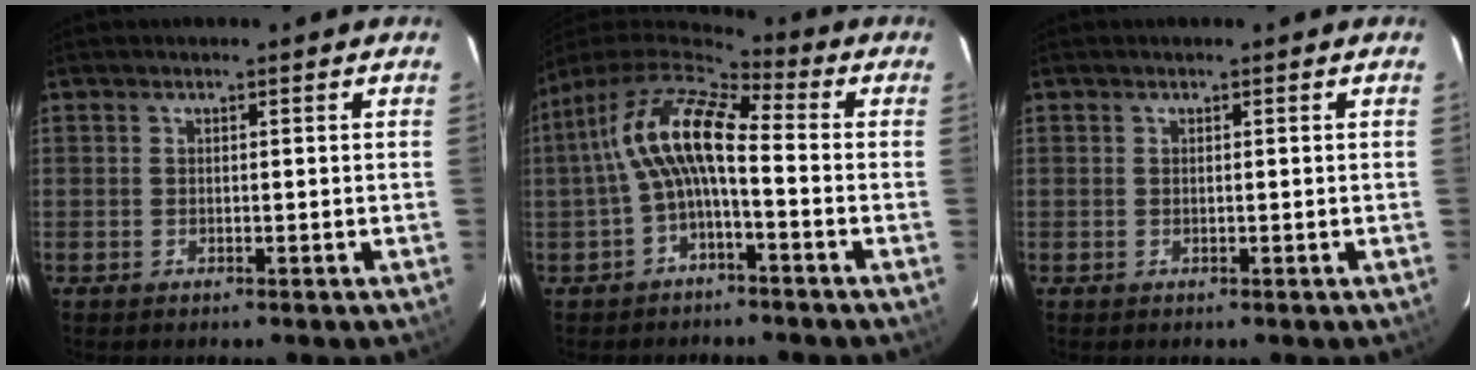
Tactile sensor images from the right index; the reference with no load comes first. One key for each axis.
{"total": 10.1, "fx": -1.1, "fy": 3.2, "fz": 9.5, "tx": -0.190, "ty": 0.020, "tz": -0.024}
{"total": 0.0}